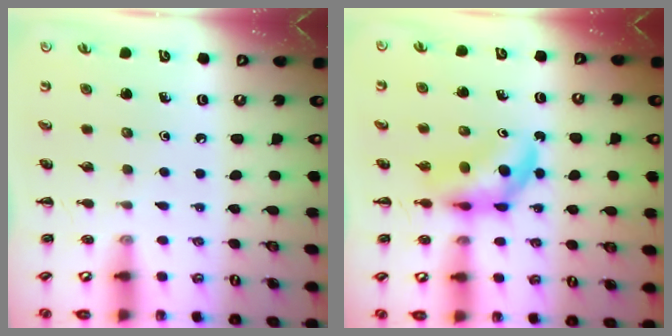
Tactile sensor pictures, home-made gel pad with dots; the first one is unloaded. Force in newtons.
{"total": 5.5, "press": 5.4, "slide": 1.4}